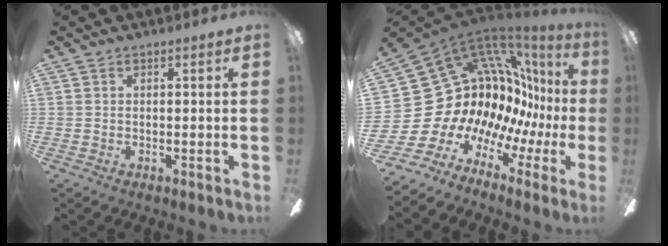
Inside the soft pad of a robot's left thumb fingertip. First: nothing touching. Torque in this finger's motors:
{"motor_torque": [0.90, 1.25, 0.12, 0.21, 0.06]}